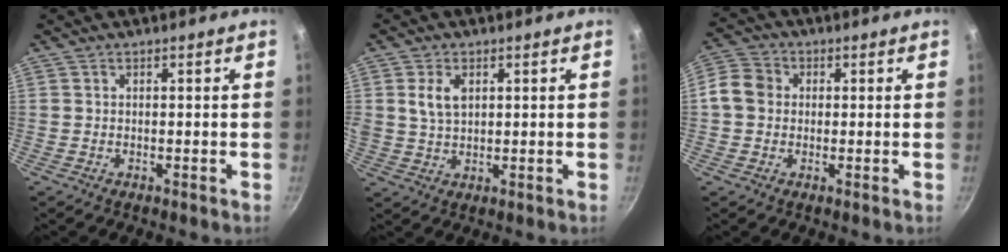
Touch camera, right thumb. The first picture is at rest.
{"total": 5.2, "force": [1.6, 3.3, 3.6], "torque": [-0.062, -0.004, 0.033]}
{"total": 6.2, "force": [0.2, 5.4, 3.1], "torque": [-0.038, 0.012, -0.015]}